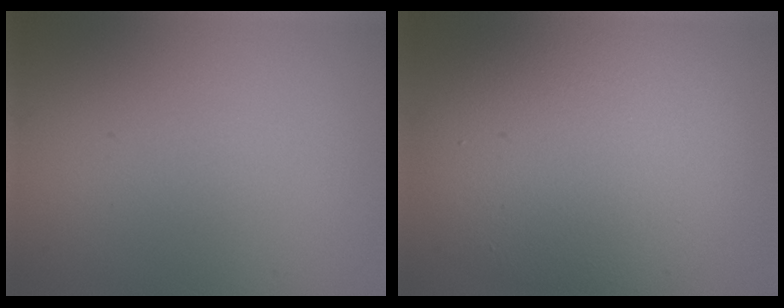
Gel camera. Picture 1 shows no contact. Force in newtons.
{"total": 10.0, "press": 10.0, "slide": 0.3}